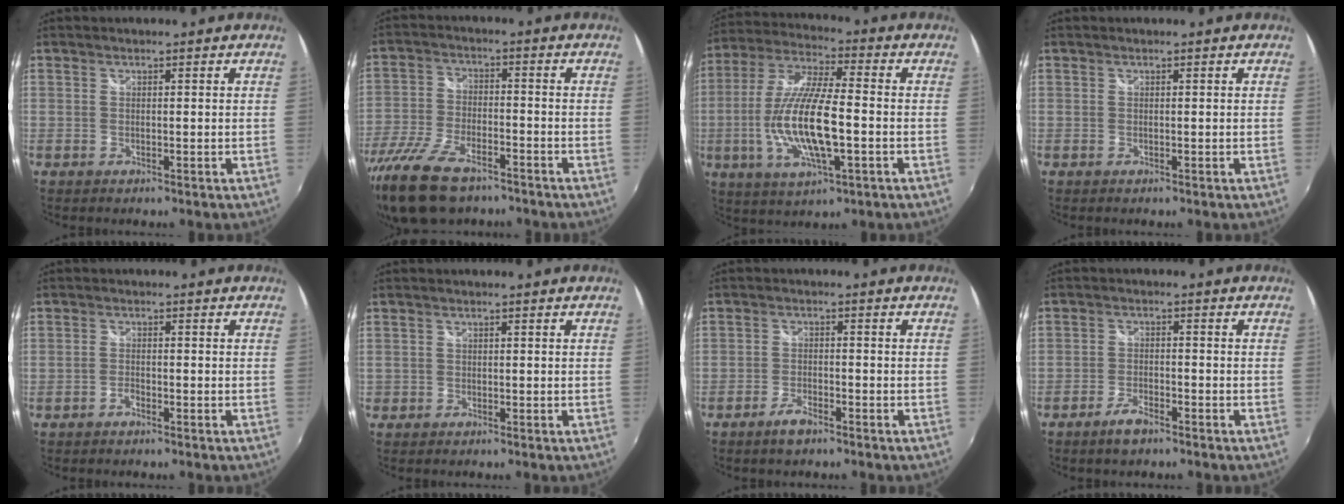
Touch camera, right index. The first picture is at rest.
{"total": 15.2, "force": [-11.2, 6.0, 8.2], "torque": [-0.188, -0.036, -0.208]}
{"total": 16.3, "force": [-3.1, 4.4, 15.4], "torque": [-0.309, -0.009, -0.058]}
{"total": 0.0}
{"total": 1.2, "force": [-0.9, 0.5, 0.6], "torque": [-0.015, 0.000, -0.020]}
{"total": 1.0, "force": [-0.5, 0.9, -0.2], "torque": [-0.001, 0.001, -0.007]}
{"total": 3.5, "force": [-2.8, 1.1, 1.8], "torque": [-0.050, -0.002, -0.055]}
{"total": 4.0, "force": [-3.2, 1.3, 2.1], "torque": [-0.057, -0.002, -0.061]}